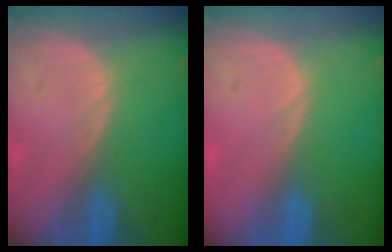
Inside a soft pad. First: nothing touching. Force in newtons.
{"total": 0.0}